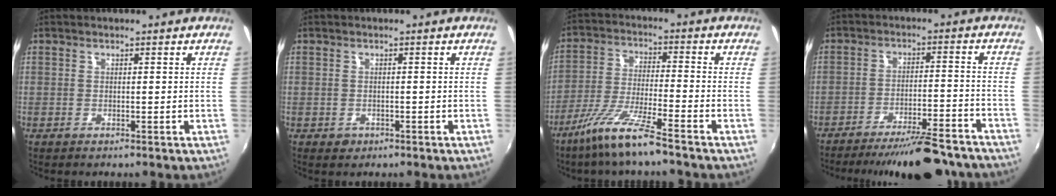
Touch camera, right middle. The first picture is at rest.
{"total": 1.5, "force": [-0.7, 1.3, 0.4], "torque": [-0.008, -0.004, -0.008]}
{"total": 9.7, "force": [-7.2, -0.1, 6.6], "torque": [-0.137, -0.012, -0.134]}
{"total": 15.3, "force": [-13.7, 2.5, 6.4], "torque": [-0.107, 0.002, -0.182]}